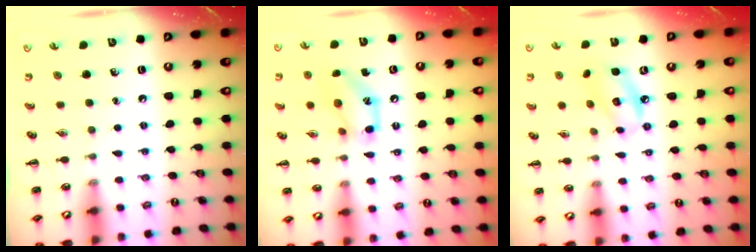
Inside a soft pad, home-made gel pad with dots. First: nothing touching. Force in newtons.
{"total": 12.2, "press": 12.0, "slide": 2.0}
{"total": 6.8, "press": 6.7, "slide": 1.3}